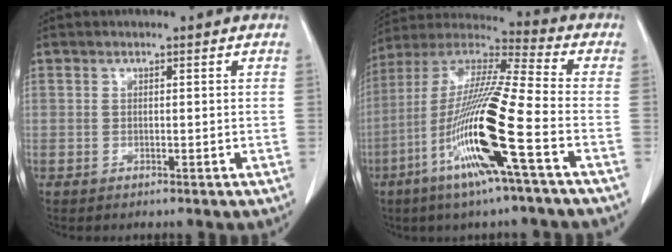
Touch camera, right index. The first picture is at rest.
{"total": 18.7, "force": [-6.8, -0.3, 17.4], "torque": [-0.359, -0.023, -0.141]}